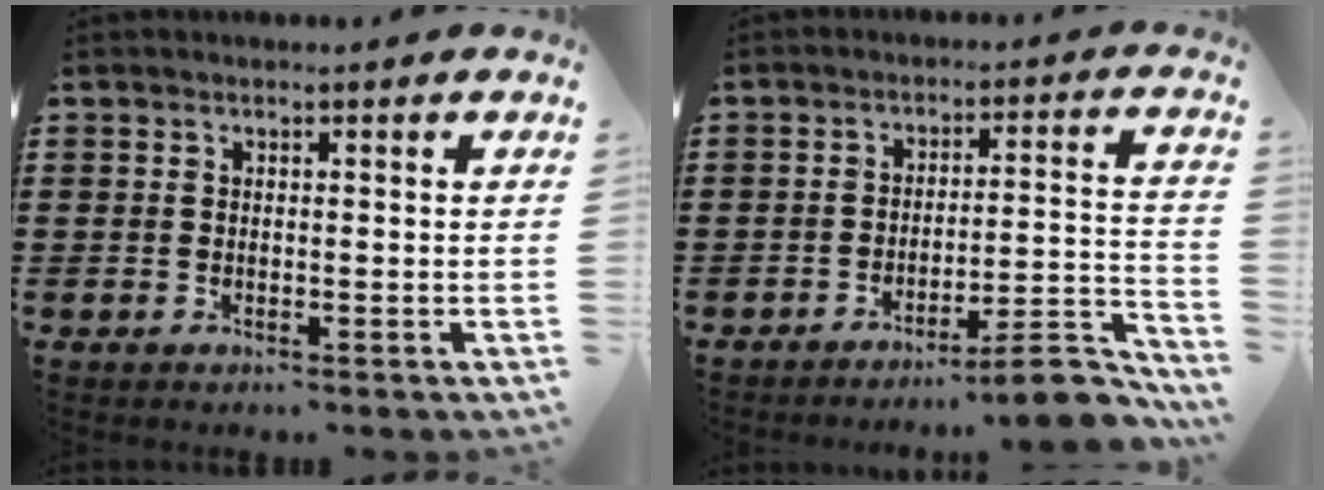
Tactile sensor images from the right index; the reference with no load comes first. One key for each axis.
{"total": 8.1, "fx": -6.6, "fy": 0.6, "fz": 4.5, "tx": -0.064, "ty": 0.006, "tz": -0.122}